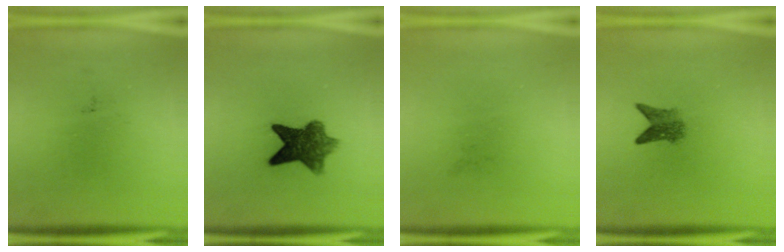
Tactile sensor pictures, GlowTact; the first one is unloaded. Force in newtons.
{"total": 8.0}
{"total": 0.0}
{"total": 2.8}